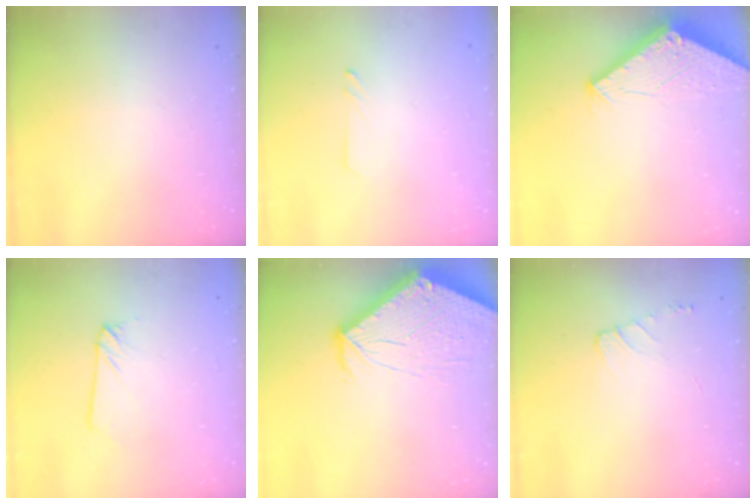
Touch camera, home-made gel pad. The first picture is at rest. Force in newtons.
{"total": 1.8, "press": 1.7, "slide": 0.0}
{"total": 2.9, "press": 2.9, "slide": 0.1}
{"total": 2.2, "press": 2.2, "slide": 0.2}
{"total": 8.7, "press": 8.6, "slide": 1.0}
{"total": 6.5, "press": 6.5, "slide": 0.8}